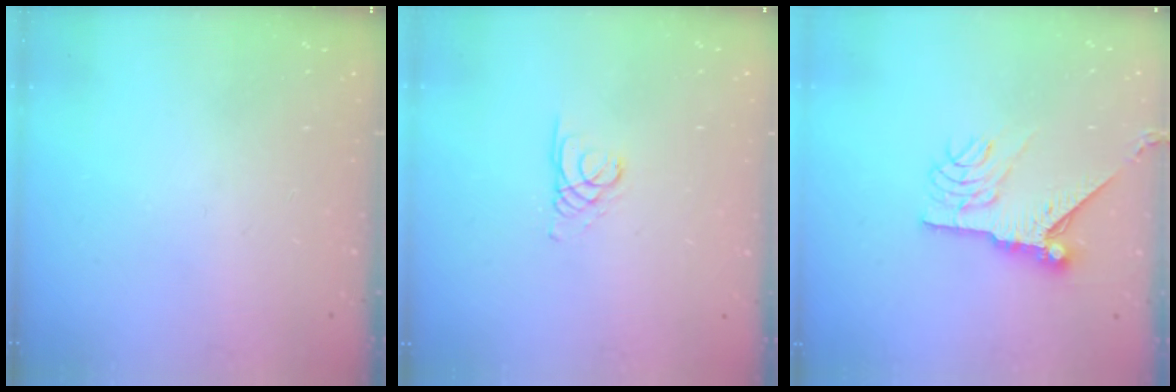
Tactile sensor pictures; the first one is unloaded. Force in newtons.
{"total": 1.4, "press": 1.3, "slide": 0.1}
{"total": 10.2, "press": 10.2, "slide": 0.5}